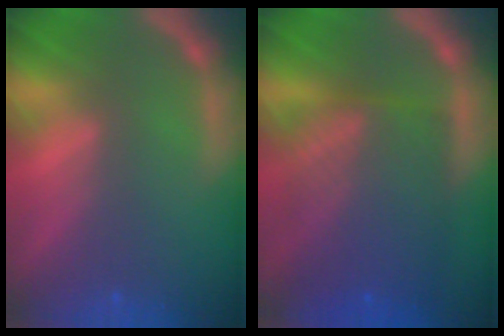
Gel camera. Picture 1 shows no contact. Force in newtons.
{"total": 10.0}